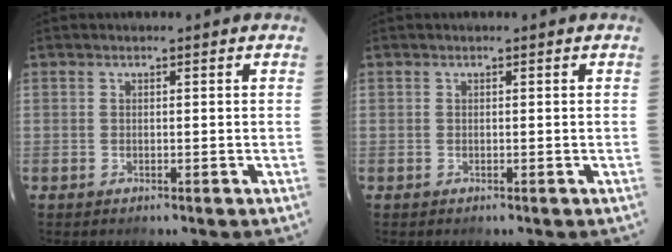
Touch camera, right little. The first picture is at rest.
{"total": 0.0}